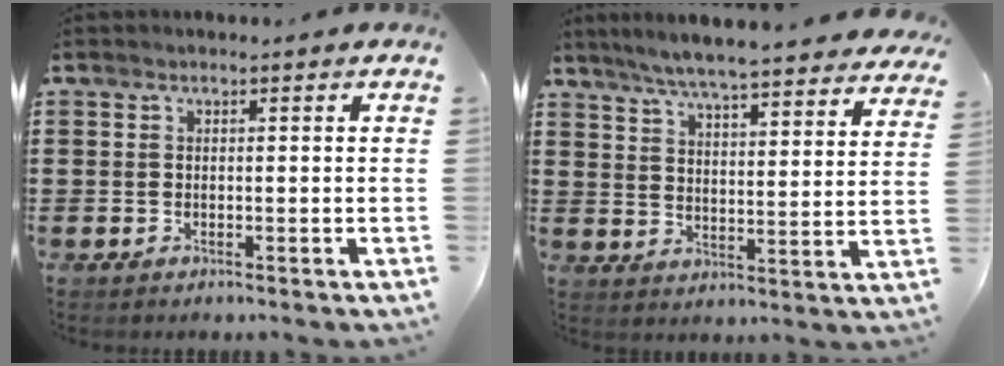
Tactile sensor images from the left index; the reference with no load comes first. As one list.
[{"total": 6.0, "force": [5.6, -0.3, 2.1], "torque": [-0.064, -0.036, 0.096]}]